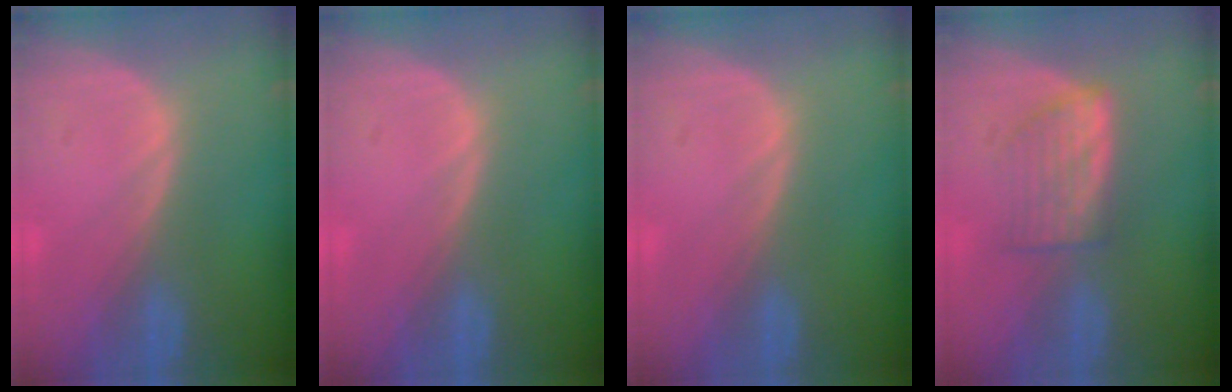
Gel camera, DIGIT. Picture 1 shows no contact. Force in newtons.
{"total": 0.0}
{"total": 0.0}
{"total": 5.0, "press": 4.9, "slide": 0.7}